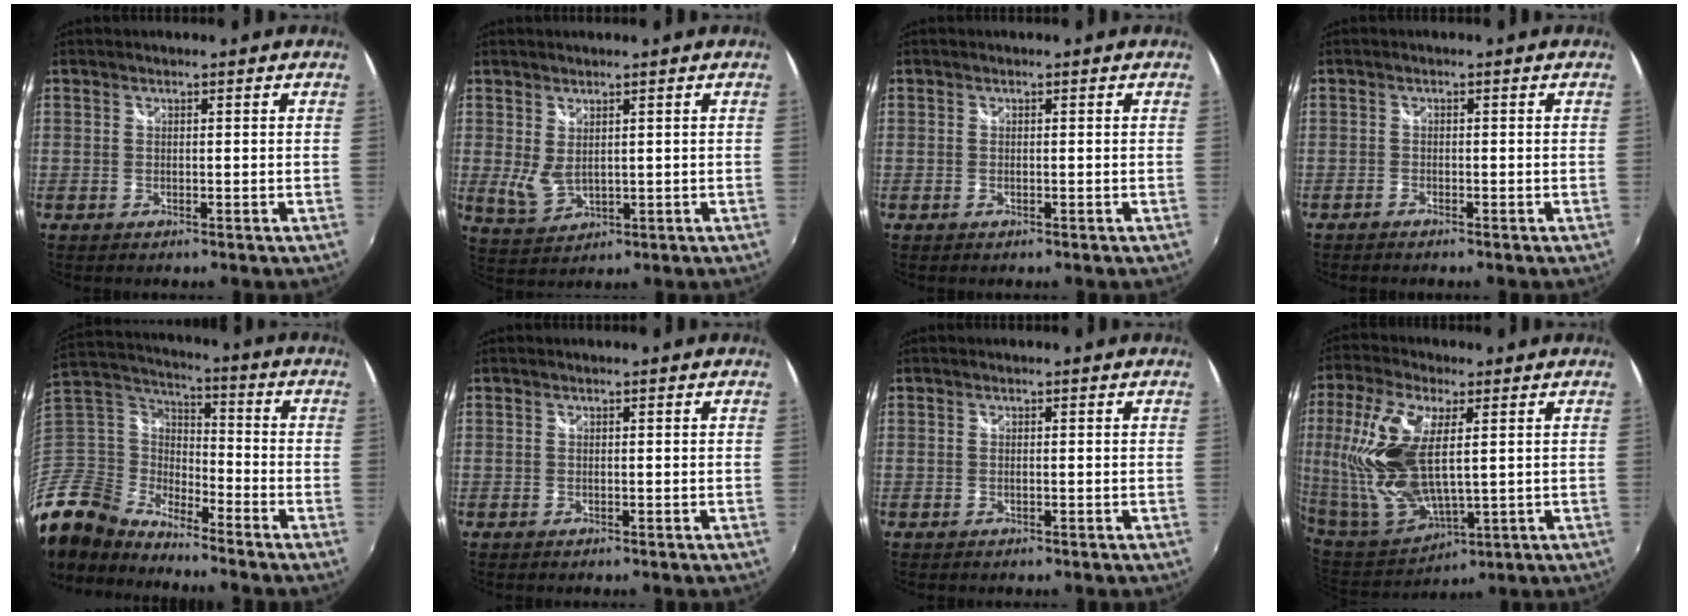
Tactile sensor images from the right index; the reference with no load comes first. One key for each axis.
{"total": 4.3, "fx": 1.2, "fy": 2.3, "fz": 3.4, "tx": -0.060, "ty": -0.010, "tz": 0.030}
{"total": 0.0}
{"total": 1.0, "fx": -1.0, "fy": 0.3, "fz": 0.3, "tx": -0.013, "ty": -0.003, "tz": -0.021}
{"total": 14.1, "fx": -11.4, "fy": 7.4, "fz": 3.9, "tx": -0.123, "ty": 0.018, "tz": -0.246}
{"total": 0.0}
{"total": 0.0}
{"total": 18.7, "fx": 3.5, "fy": 8.4, "fz": 16.4, "tx": -0.344, "ty": -0.001, "tz": 0.084}